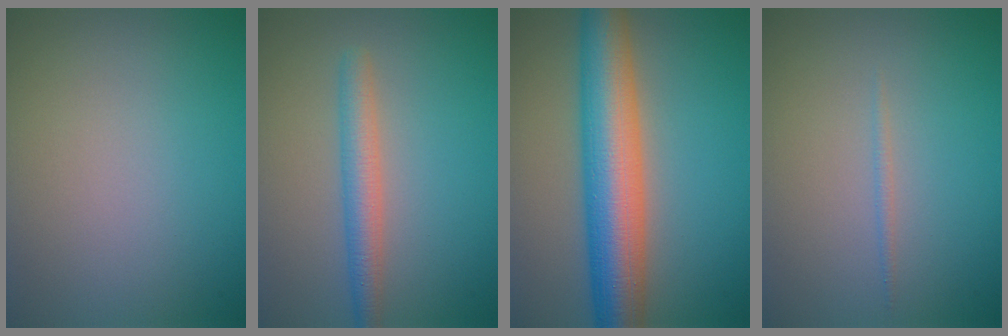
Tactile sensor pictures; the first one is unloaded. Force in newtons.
{"total": 2.9, "press": 2.9, "slide": 0.1}
{"total": 9.3, "press": 9.3, "slide": 0.5}
{"total": 0.6, "press": 0.6, "slide": 0.1}